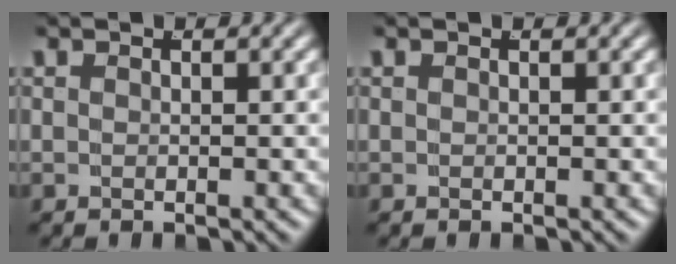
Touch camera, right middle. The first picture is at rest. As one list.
[{"total": 0.0}]